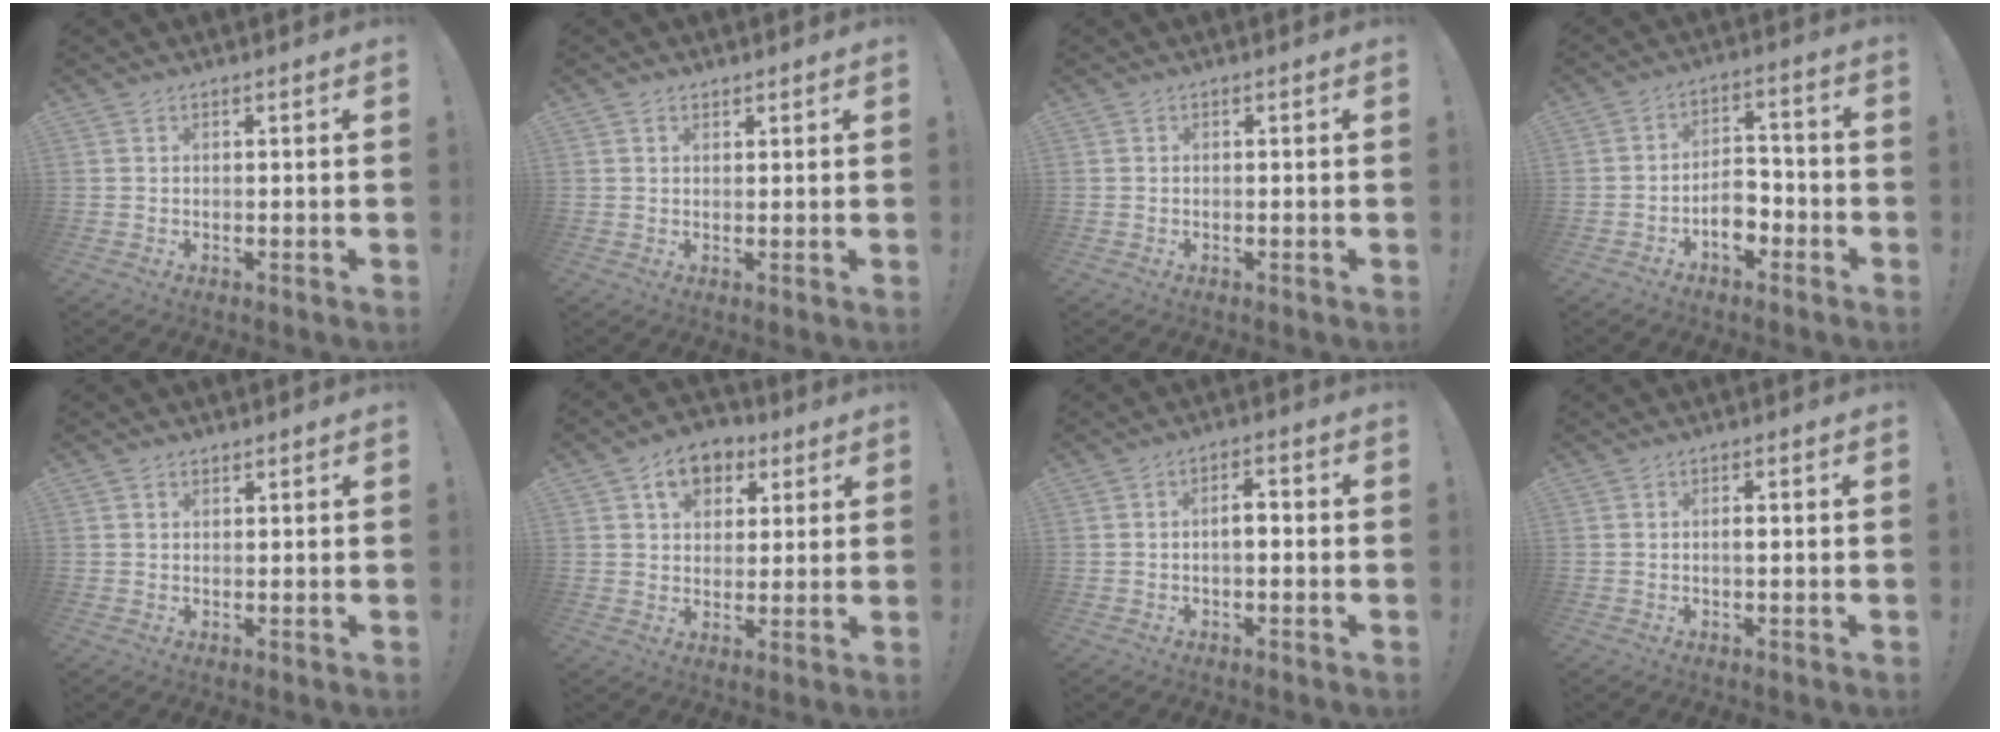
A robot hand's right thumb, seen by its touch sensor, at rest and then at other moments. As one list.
[{"total": 1.1, "force": [0.8, 0.8, 0.3], "torque": [0.004, -0.004, 0.013]}, {"total": 0.0}, {"total": 8.0, "force": [-3.5, 5.2, 5.0], "torque": [-0.078, 0.017, -0.062]}, {"total": 0.9, "force": [0.7, 0.6, 0.2], "torque": [0.005, -0.004, 0.011]}, {"total": 9.5, "force": [4.5, 7.2, 4.3], "torque": [-0.060, -0.013, 0.085]}, {"total": 4.3, "force": [-0.9, 2.0, 3.7], "torque": [-0.059, 0.012, -0.021]}, {"total": 1.6, "force": [-0.5, 0.4, 1.4], "torque": [-0.020, 0.001, -0.012]}]